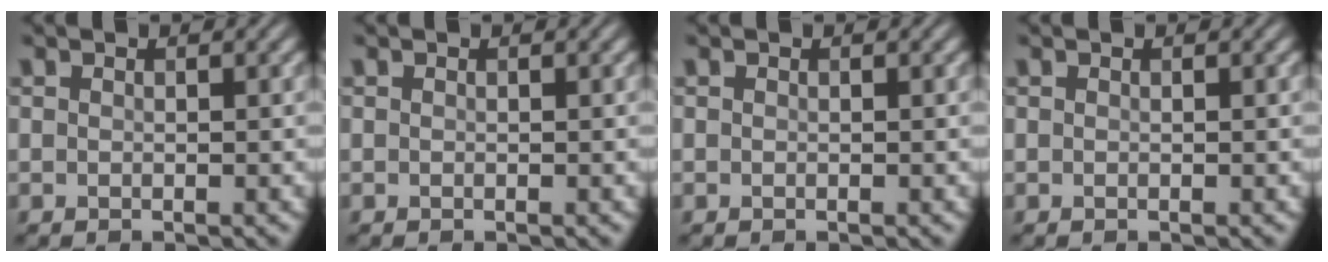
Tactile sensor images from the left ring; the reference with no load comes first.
{"total": 0.0}
{"total": 0.0}
{"total": 0.0}